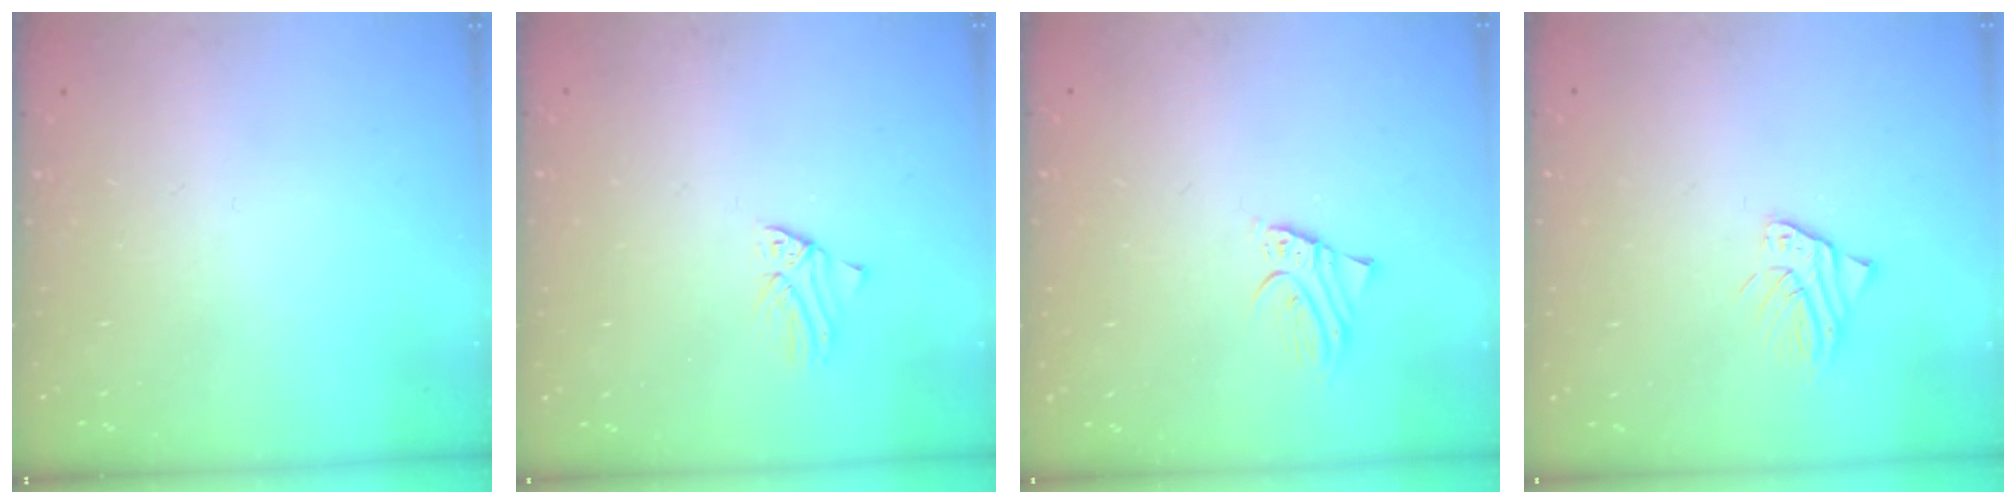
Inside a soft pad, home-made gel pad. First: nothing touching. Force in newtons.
{"total": 1.2, "press": 1.2, "slide": 0.2}
{"total": 2.3, "press": 2.3, "slide": 0.2}
{"total": 2.8, "press": 2.8, "slide": 0.2}